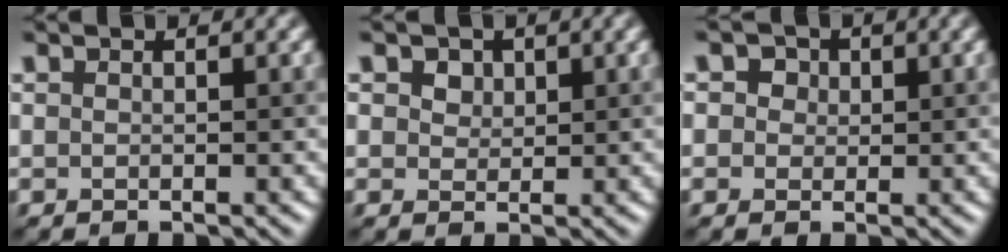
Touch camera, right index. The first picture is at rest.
{"total": 2.6, "force": [1.4, 1.8, 1.2], "torque": [-0.025, 0.010, 0.012]}
{"total": 2.9, "force": [1.3, 2.2, 1.4], "torque": [-0.015, 0.015, 0.000]}